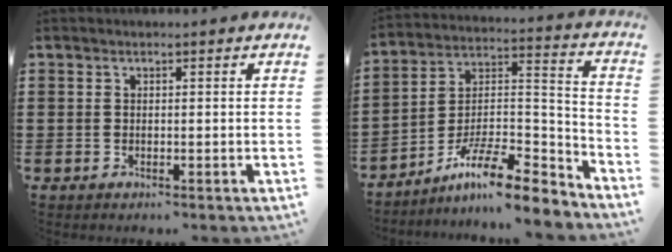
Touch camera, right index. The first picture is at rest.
{"total": 11.2, "force": [-8.6, 2.5, 6.6], "torque": [-0.116, 0.021, -0.166]}